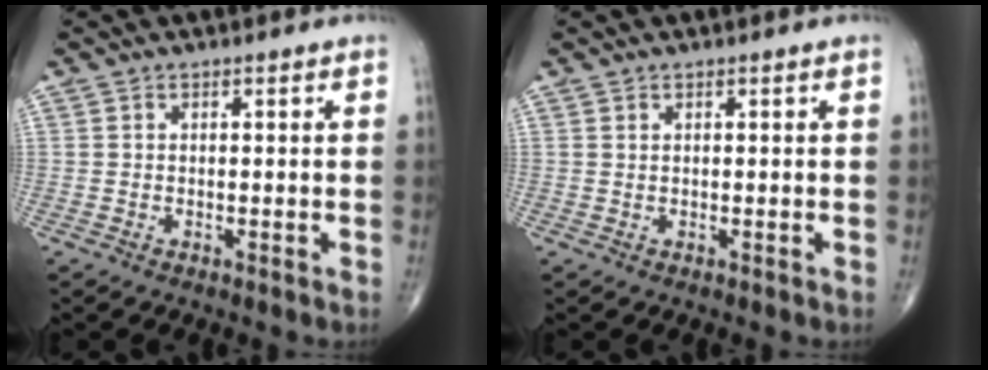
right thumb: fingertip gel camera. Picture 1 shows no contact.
{"total": 0.0}